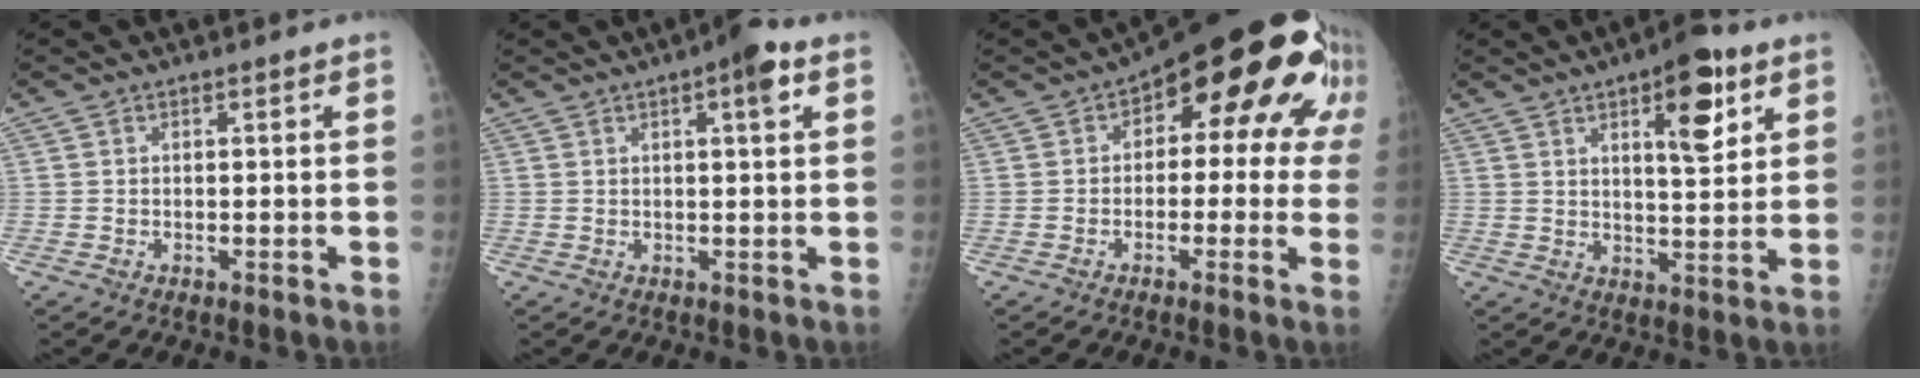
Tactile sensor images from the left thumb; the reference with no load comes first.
{"total": 4.9, "force": [2.1, 1.1, 4.4], "torque": [-0.059, 0.003, 0.024]}
{"total": 15.0, "force": [4.1, 8.2, 11.8], "torque": [-0.090, 0.026, 0.038]}
{"total": 10.8, "force": [5.1, 3.7, 8.8], "torque": [-0.105, -0.024, 0.071]}